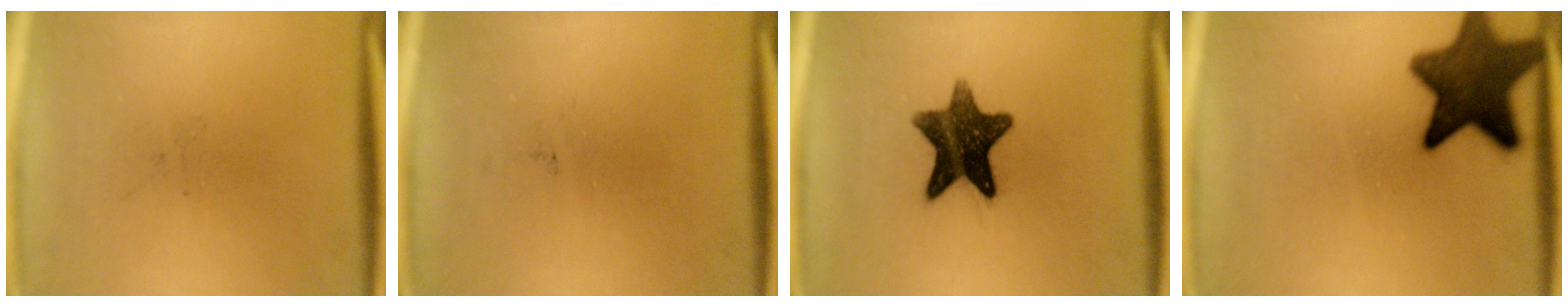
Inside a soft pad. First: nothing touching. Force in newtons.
{"total": 0.0}
{"total": 11.9}
{"total": 12.7}